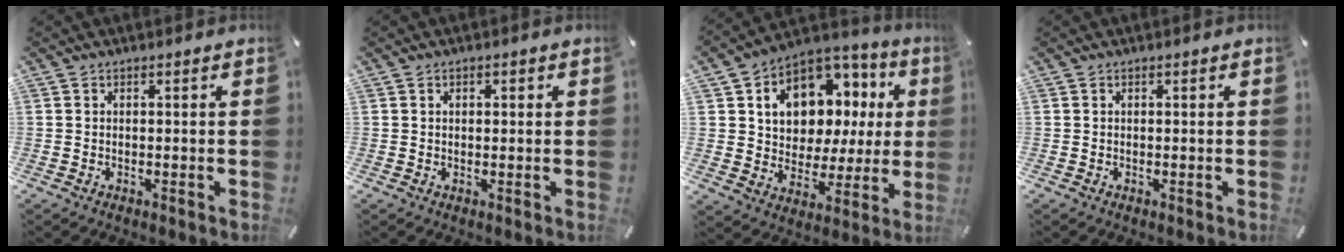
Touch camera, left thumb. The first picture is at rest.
{"total": 1.1, "force": [0.3, 0.7, 0.9], "torque": [-0.017, 0.005, 0.004]}
{"total": 12.6, "force": [4.9, 9.8, 6.2], "torque": [-0.098, -0.044, 0.091]}
{"total": 0.0}